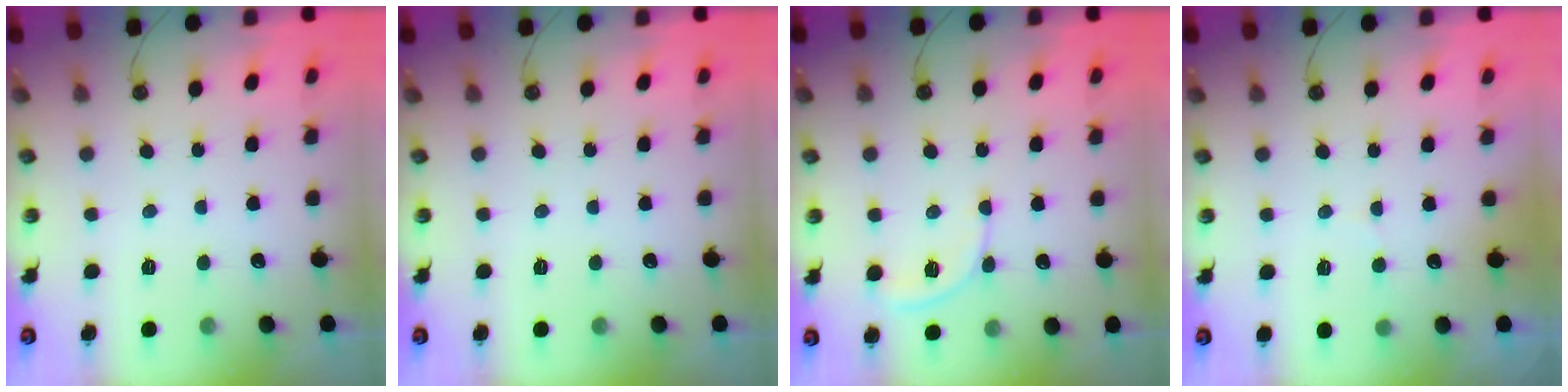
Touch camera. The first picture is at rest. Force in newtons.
{"total": 0.0}
{"total": 5.5, "press": 5.5, "slide": 0.7}
{"total": 3.9, "press": 3.5, "slide": 1.7}